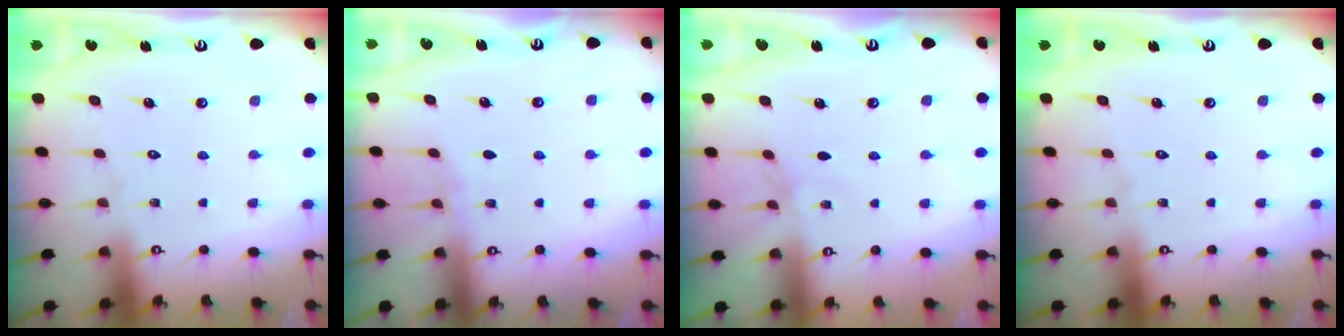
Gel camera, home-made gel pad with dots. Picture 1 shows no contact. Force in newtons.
{"total": 2.8, "press": 2.7, "slide": 0.4}
{"total": 2.2, "press": 2.1, "slide": 0.4}
{"total": 0.0}